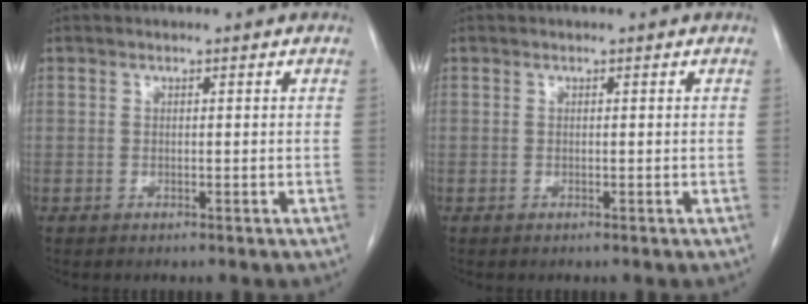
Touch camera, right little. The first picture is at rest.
{"total": 0.0}